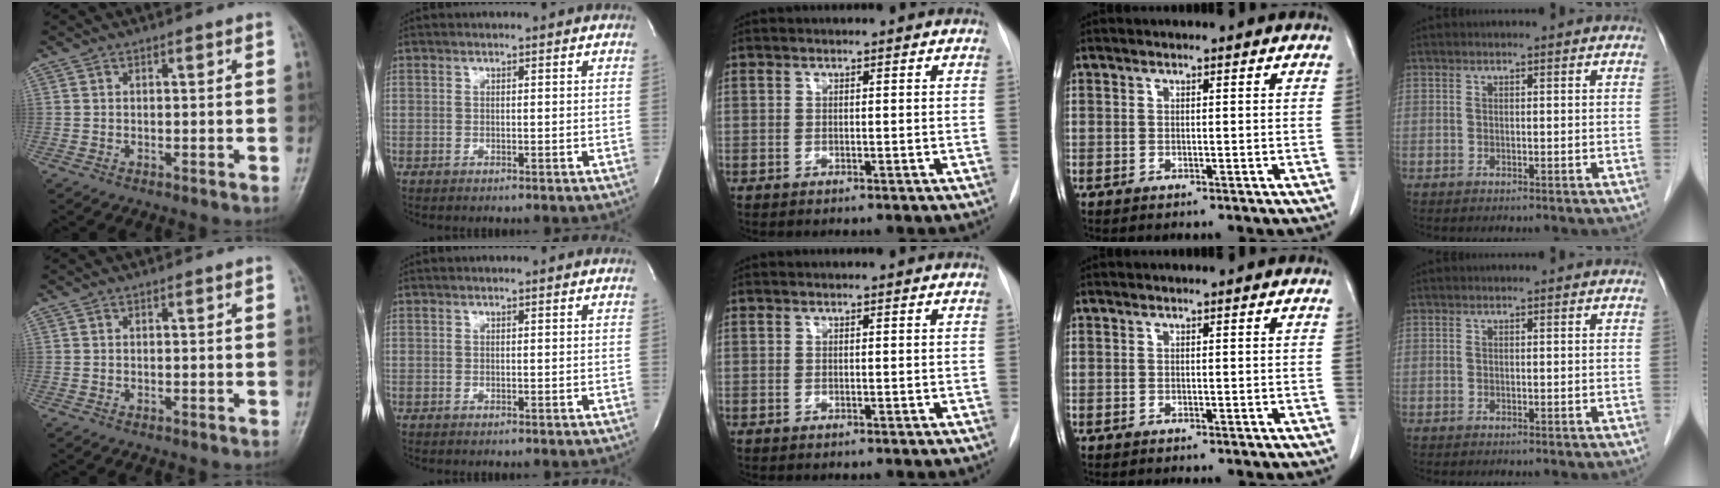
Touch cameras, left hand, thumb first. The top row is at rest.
{}